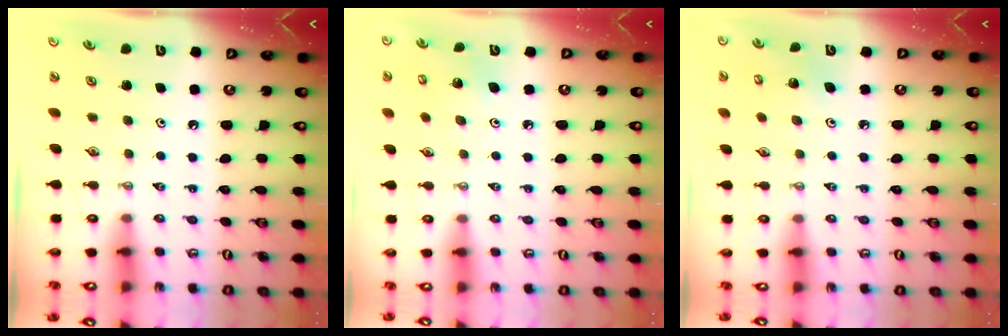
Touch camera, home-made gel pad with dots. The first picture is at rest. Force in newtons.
{"total": 5.3, "press": 4.9, "slide": 1.8}
{"total": 3.0, "press": 2.6, "slide": 1.5}